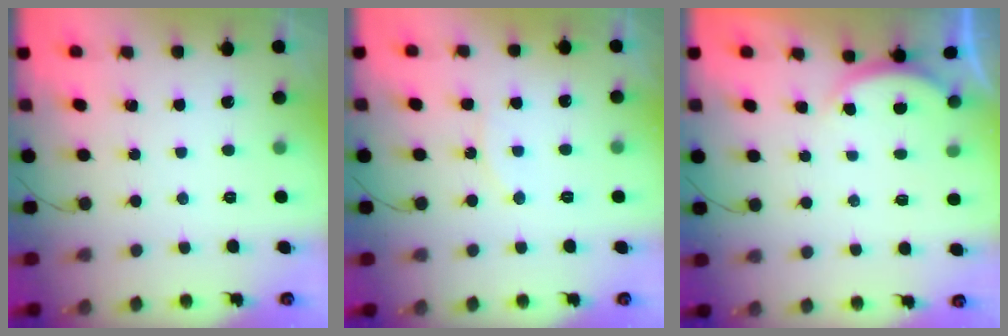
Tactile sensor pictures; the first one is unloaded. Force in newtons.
{"total": 5.9, "press": 5.9, "slide": 0.4}
{"total": 2.5, "press": 2.4, "slide": 0.6}